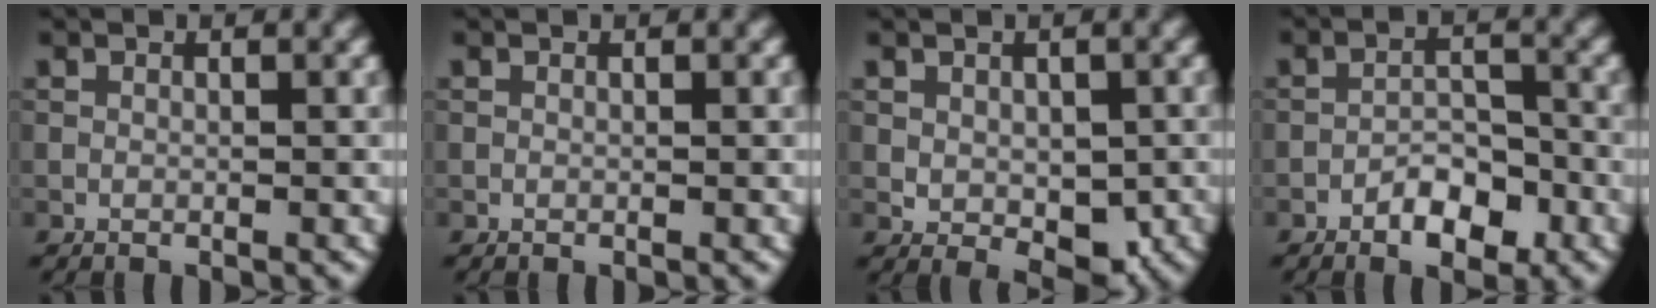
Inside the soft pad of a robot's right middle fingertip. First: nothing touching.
{"total": 0.0}
{"total": 3.9, "force": [-0.5, 2.5, 3.0], "torque": [-0.046, -0.008, -0.002]}
{"total": 3.7, "force": [-2.1, 1.8, 2.4], "torque": [-0.031, 0.009, -0.035]}